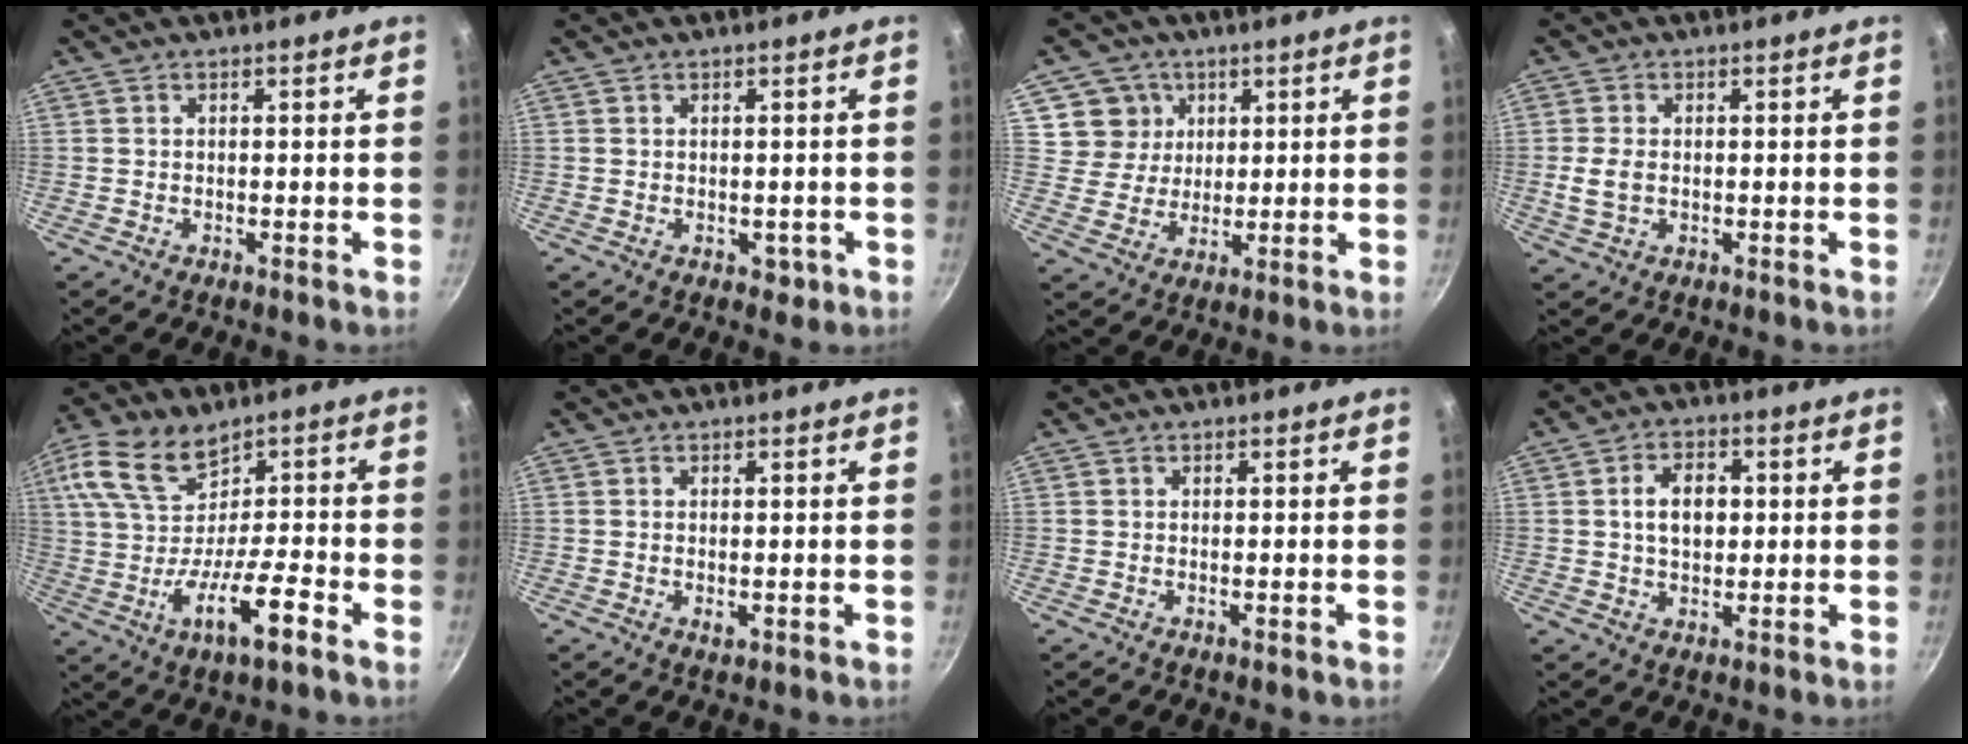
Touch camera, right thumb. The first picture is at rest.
{"total": 2.0, "force": [-0.4, 1.7, 1.1], "torque": [0.001, 0.005, 0.002]}
{"total": 7.7, "force": [3.0, 7.0, 1.0], "torque": [0.021, -0.012, 0.051]}
{"total": 4.1, "force": [-0.2, 2.8, 3.0], "torque": [-0.059, -0.002, -0.002]}
{"total": 14.4, "force": [-0.7, 7.8, 12.1], "torque": [-0.200, 0.012, -0.022]}
{"total": 1.3, "force": [-0.1, 0.7, 1.1], "torque": [-0.019, -0.003, 0.000]}
{"total": 0.0}
{"total": 6.7, "force": [0.8, 4.6, 4.8], "torque": [-0.059, 0.007, 0.010]}